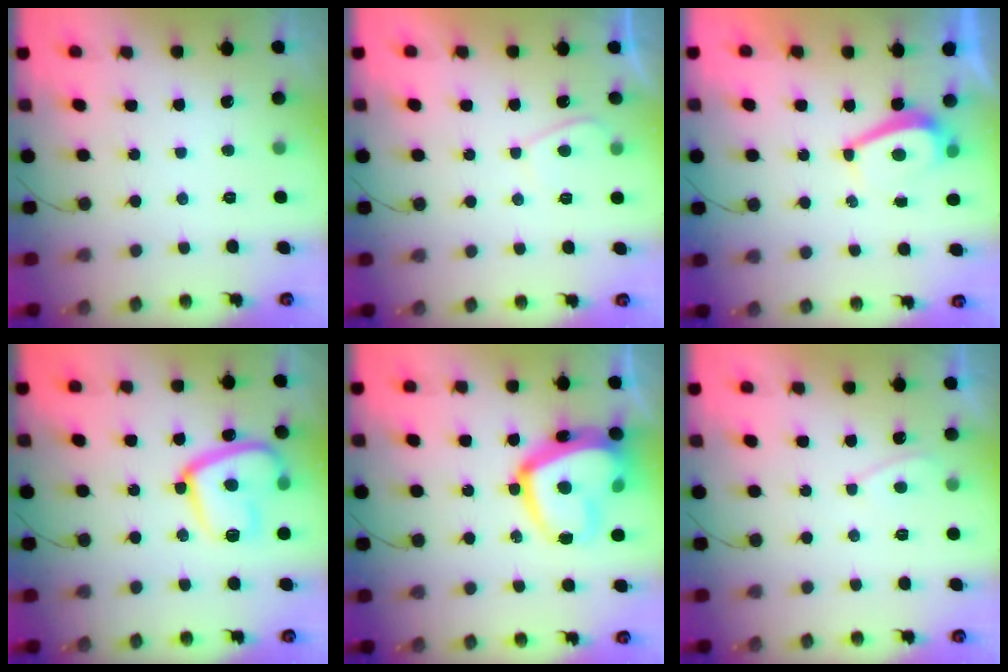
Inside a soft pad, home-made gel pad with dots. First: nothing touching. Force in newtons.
{"total": 1.8, "press": 1.7, "slide": 0.6}
{"total": 4.1, "press": 4.1, "slide": 0.3}
{"total": 17.1, "press": 17.0, "slide": 2.0}
{"total": 21.7, "press": 21.6, "slide": 1.9}
{"total": 2.9, "press": 2.9, "slide": 0.3}